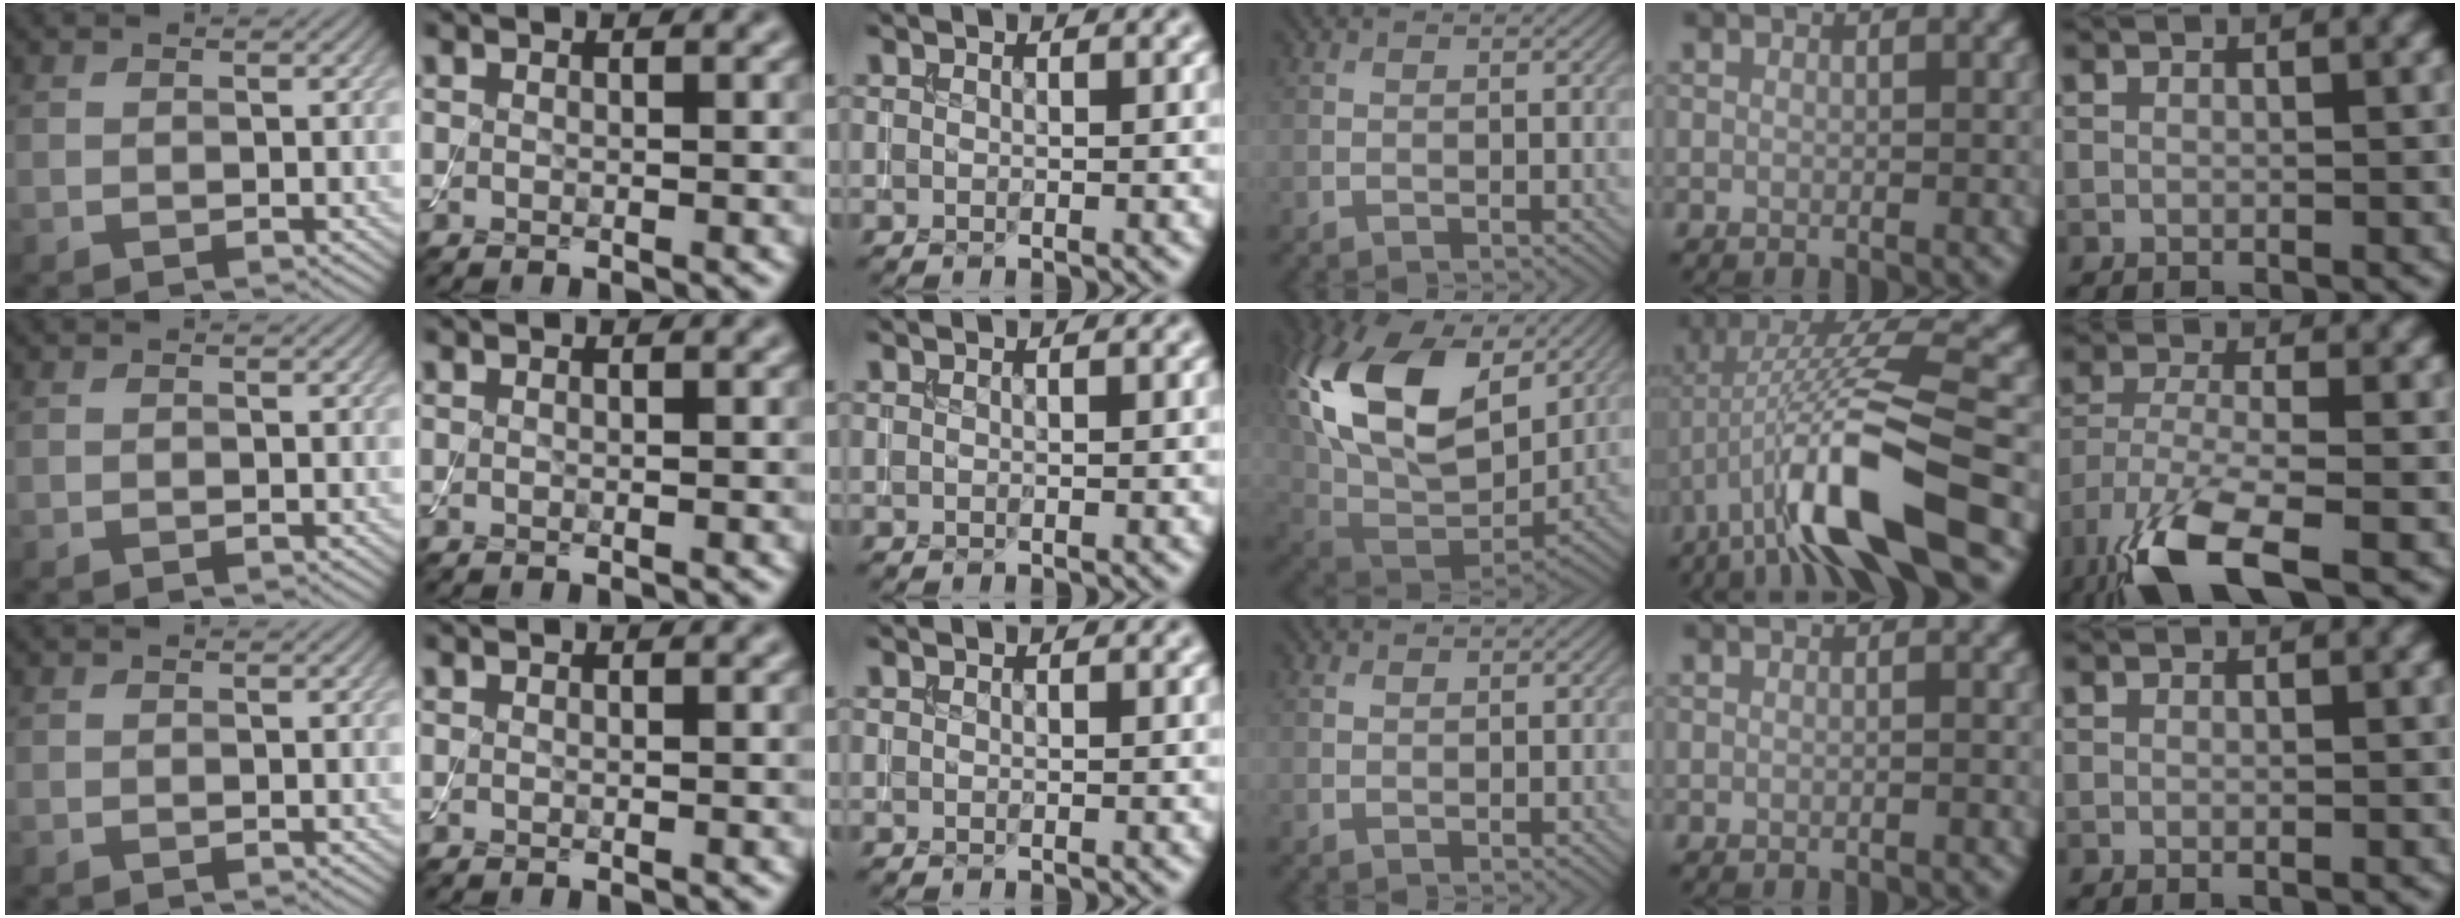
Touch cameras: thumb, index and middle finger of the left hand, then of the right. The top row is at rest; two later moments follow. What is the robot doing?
{"motion": "assemble", "object": "toy tower of hanoi"}